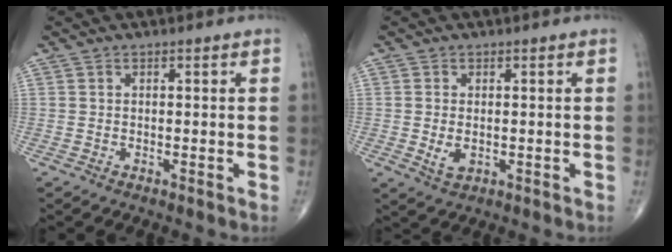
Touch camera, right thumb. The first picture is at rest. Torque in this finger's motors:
{"motor_torque": [-0.35, 0.13, 0.25, 0.42, 0.12]}